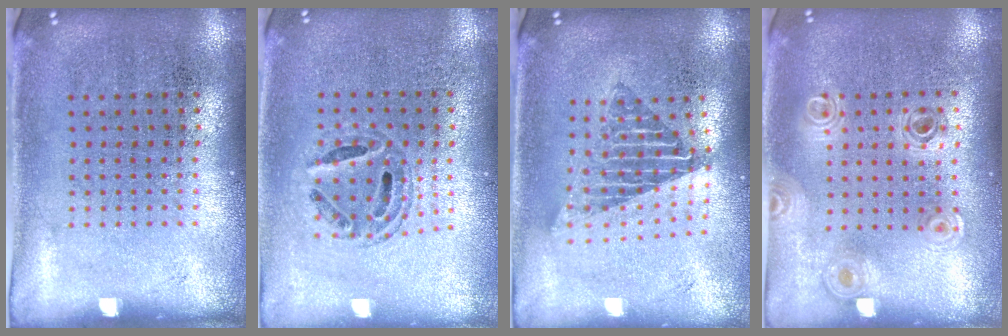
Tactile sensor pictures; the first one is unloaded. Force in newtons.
{"total": 0.7, "press": 0.7, "slide": 0.2}
{"total": 1.7, "press": 1.3, "slide": 1.1}
{"total": 0.5, "press": 0.5, "slide": 0.1}